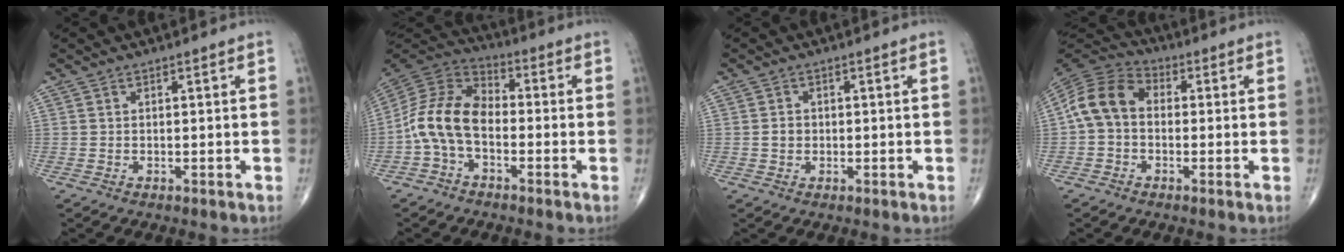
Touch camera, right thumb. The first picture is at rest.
{"total": 11.9, "force": [-2.7, 7.4, 8.8], "torque": [-0.166, 0.043, -0.065]}
{"total": 1.8, "force": [-0.1, 1.6, 0.9], "torque": [-0.010, 0.006, -0.003]}
{"total": 9.9, "force": [-0.2, 7.4, 6.5], "torque": [-0.118, 0.030, -0.020]}